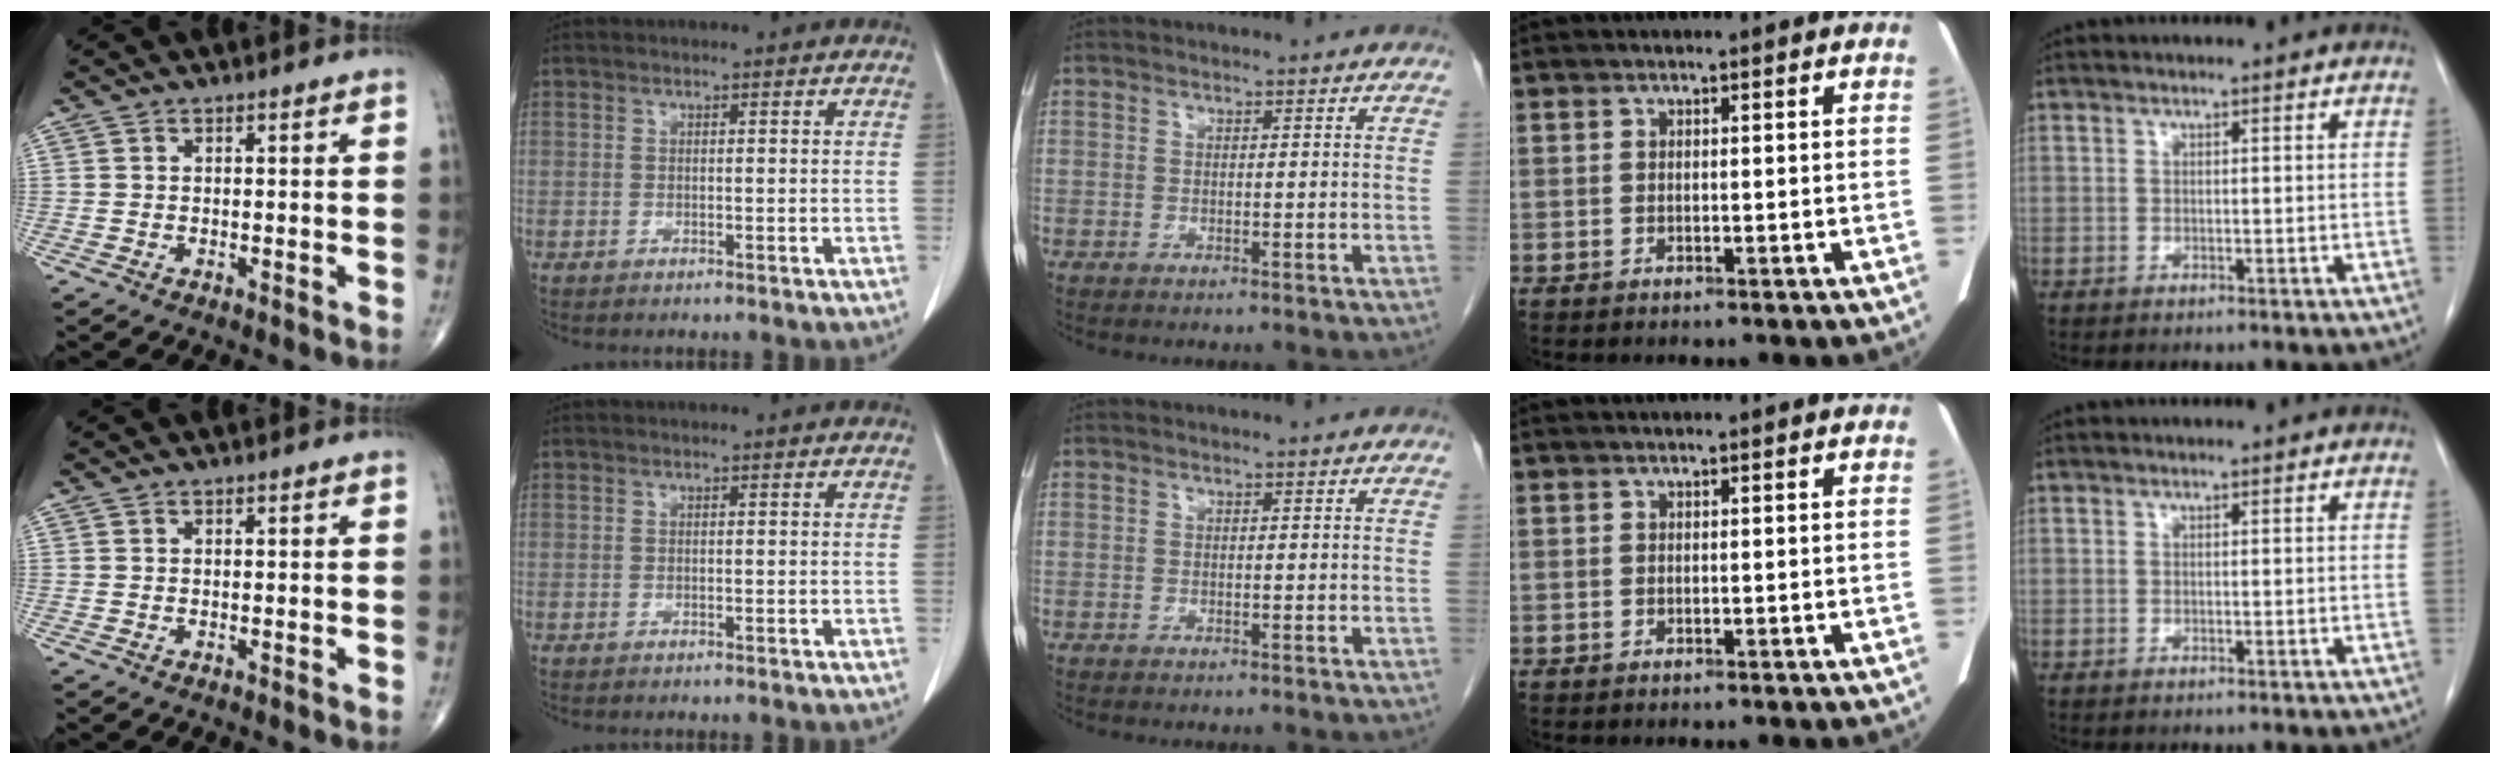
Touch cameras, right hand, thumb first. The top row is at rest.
{}